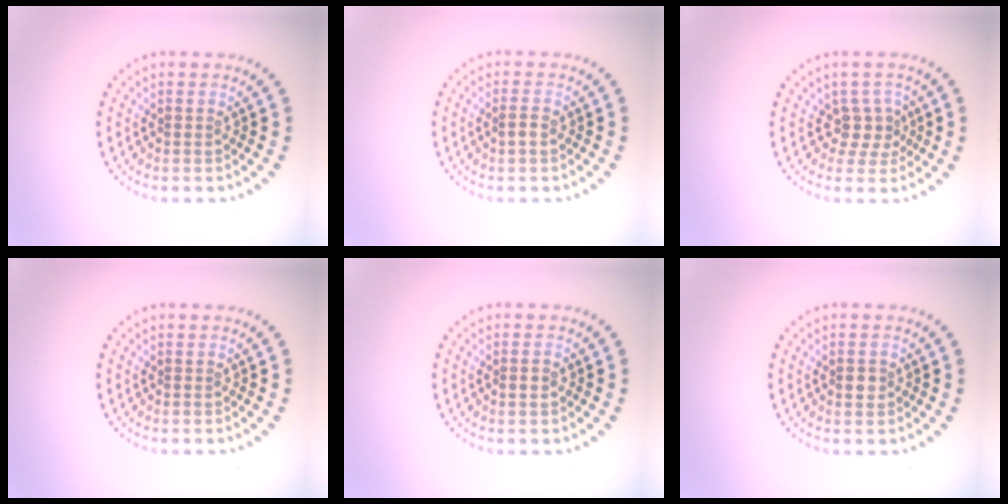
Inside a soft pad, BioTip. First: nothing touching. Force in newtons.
{"total": 1.1, "press": 1.1, "slide": 0.4}
{"total": 2.3, "press": 1.7, "slide": 1.5}
{"total": 0.0}
{"total": 1.0, "press": 0.9, "slide": 0.3}
{"total": 1.0, "press": 1.0, "slide": 0.3}